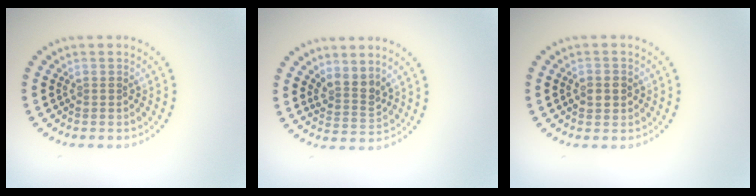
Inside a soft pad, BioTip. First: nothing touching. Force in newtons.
{"total": 2.4, "press": 1.9, "slide": 1.6}
{"total": 1.9, "press": 1.8, "slide": 0.4}